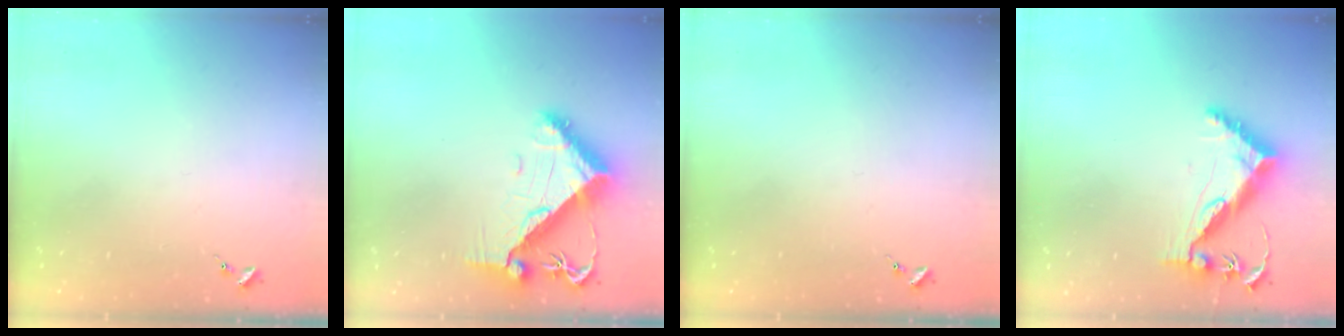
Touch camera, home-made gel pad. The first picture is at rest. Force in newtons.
{"total": 10.5, "press": 10.4, "slide": 1.3}
{"total": 0.0}
{"total": 12.8, "press": 12.8, "slide": 0.8}